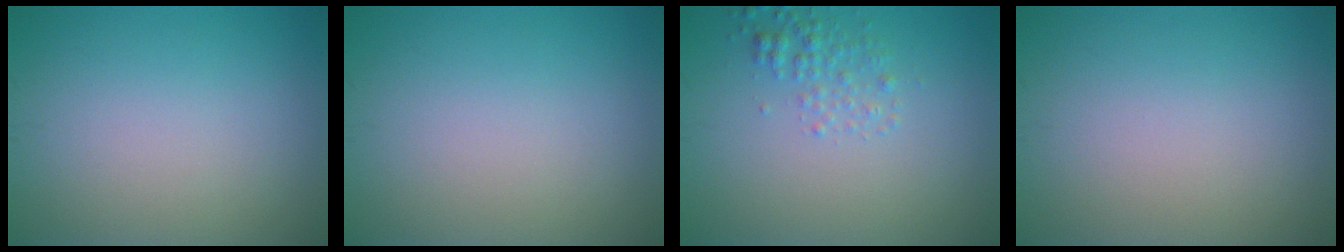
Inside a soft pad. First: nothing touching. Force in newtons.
{"total": 0.0}
{"total": 1.8, "press": 1.8, "slide": 0.1}
{"total": 0.0}